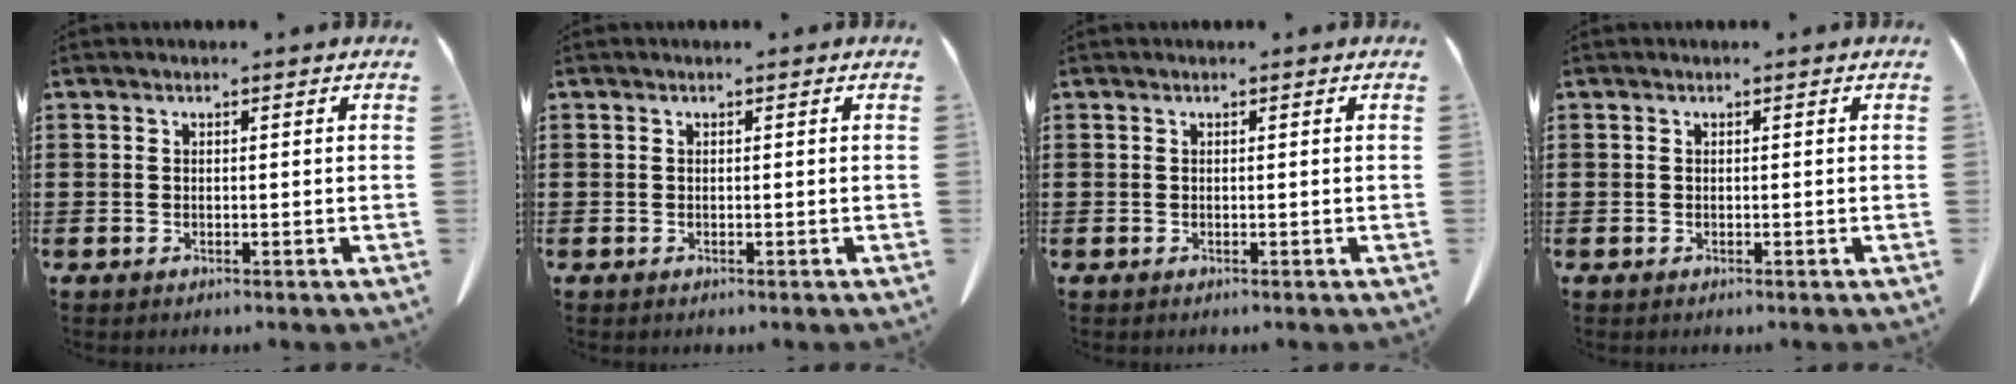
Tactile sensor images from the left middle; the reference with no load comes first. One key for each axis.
{"total": 0.0}
{"total": 0.0}
{"total": 0.0}